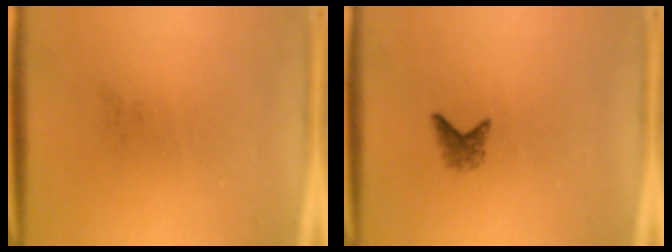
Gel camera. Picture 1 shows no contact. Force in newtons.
{"total": 1.4}